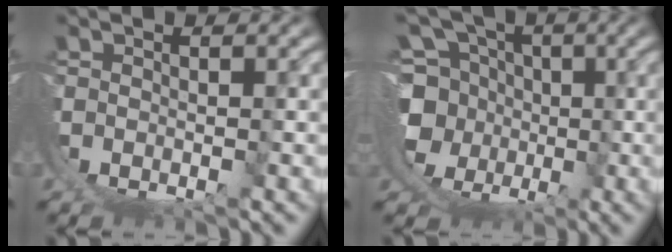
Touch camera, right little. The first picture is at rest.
{"total": 11.5, "force": [0.0, 8.9, 7.3], "torque": [-0.125, -0.038, 0.006]}